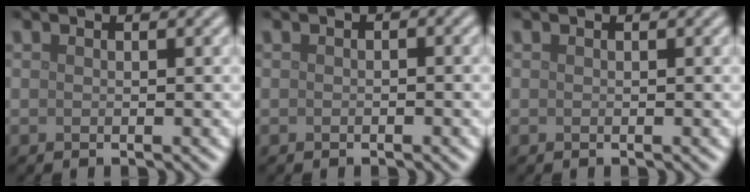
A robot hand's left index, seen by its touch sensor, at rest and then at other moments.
{"total": 0.9, "force": [0.0, 0.5, 0.8], "torque": [-0.010, 0.002, 0.001]}
{"total": 0.0}